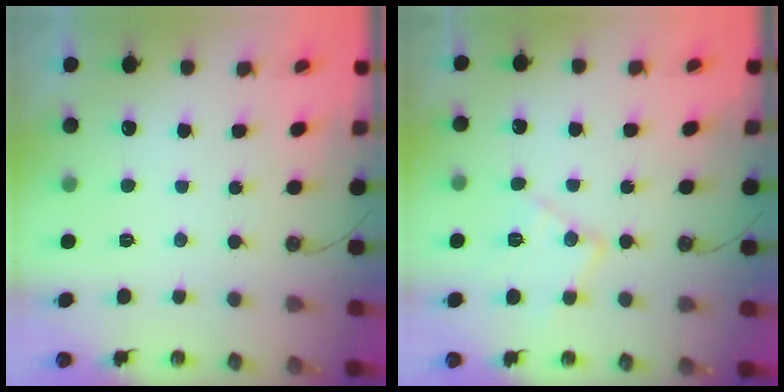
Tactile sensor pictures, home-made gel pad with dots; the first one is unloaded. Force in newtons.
{"total": 12.2, "press": 12.2, "slide": 0.8}